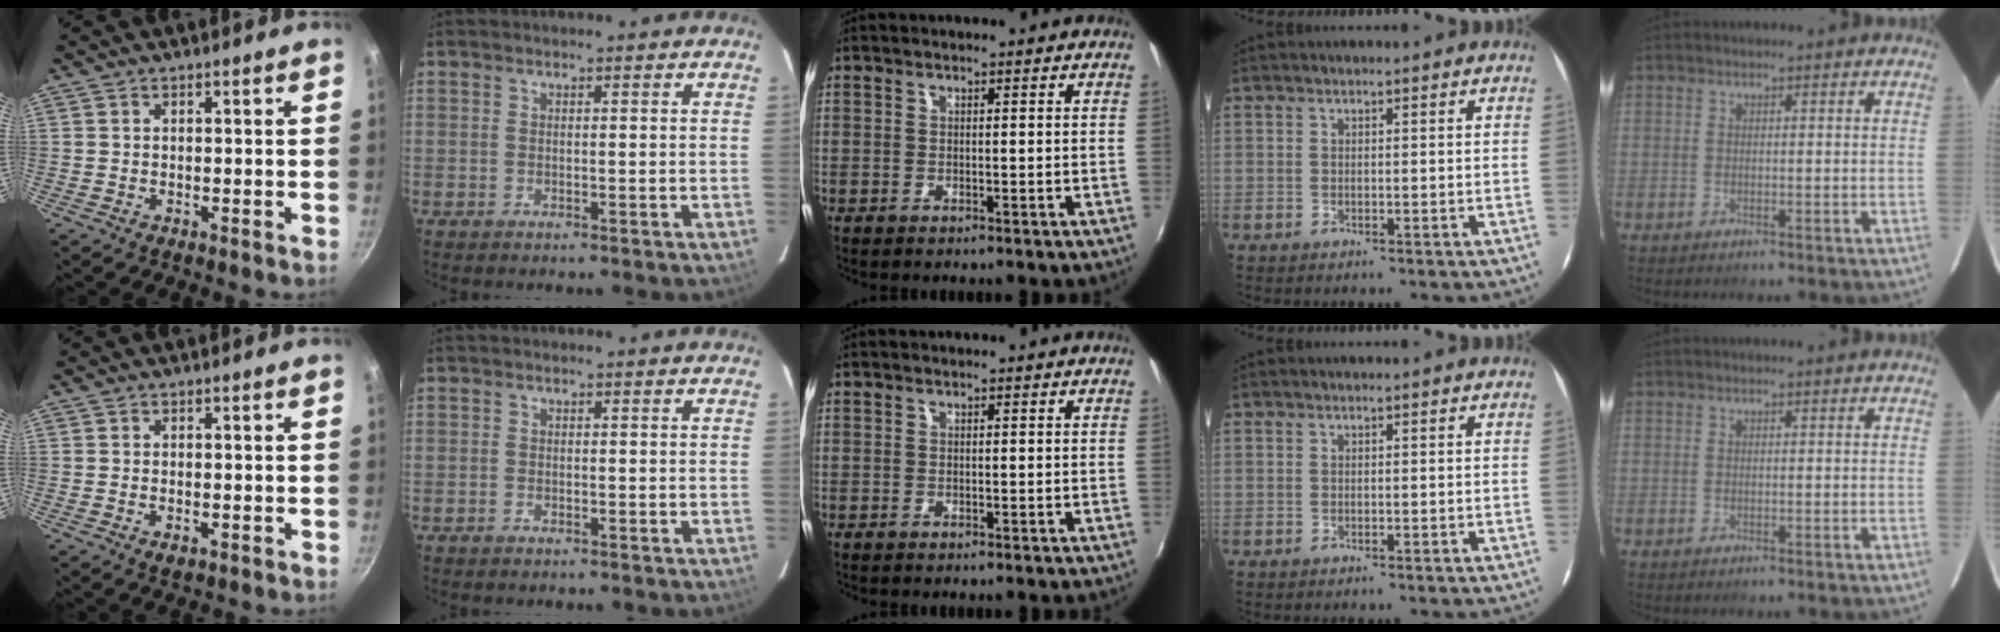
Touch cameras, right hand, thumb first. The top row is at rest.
{"thumb": {"total": 1.8, "force": [-0.6, 1.0, 1.4], "torque": [-0.022, -0.003, -0.009]}, "index": {"total": 0.8, "force": [-0.6, 0.4, 0.2], "torque": [-0.007, 0.001, -0.012]}}